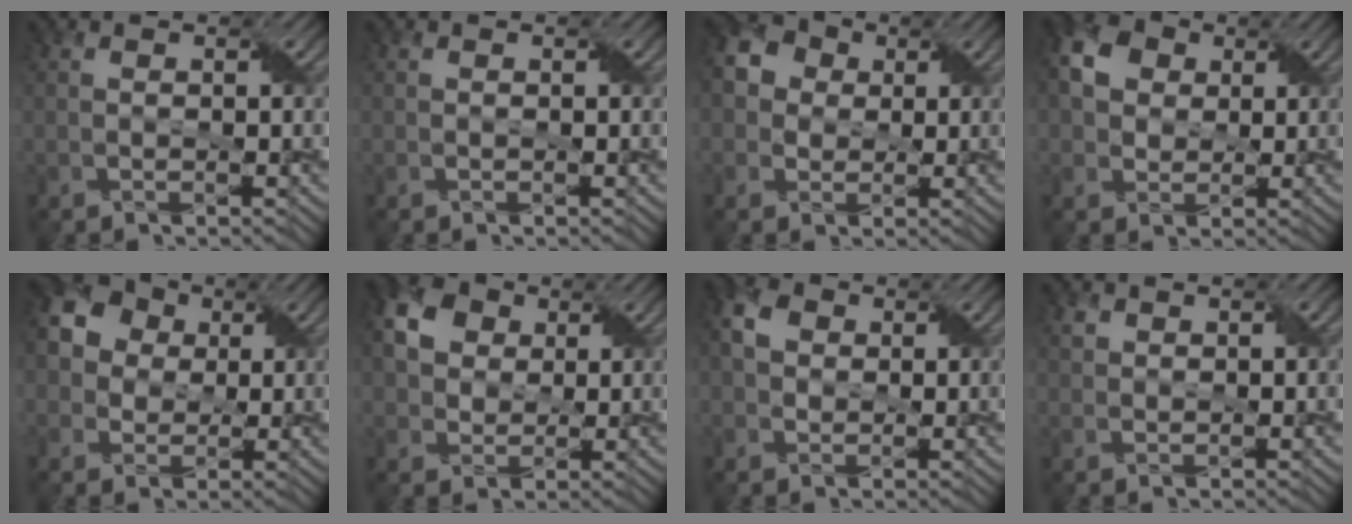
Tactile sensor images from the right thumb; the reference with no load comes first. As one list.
[{"total": 0.0}, {"total": 6.1, "force": [1.2, 5.3, 2.6], "torque": [-0.083, 0.019, 0.005]}, {"total": 6.8, "force": [1.8, 5.4, 3.6], "torque": [-0.098, 0.015, 0.023]}, {"total": 10.6, "force": [3.0, 9.0, 4.6], "torque": [-0.145, 0.040, 0.032]}, {"total": 7.4, "force": [2.3, 5.8, 3.9], "torque": [-0.106, 0.017, 0.033]}, {"total": 4.3, "force": [1.0, 3.5, 2.4], "torque": [-0.062, 0.012, 0.011]}, {"total": 1.0, "force": [0.6, 0.7, 0.2], "torque": [-0.007, 0.003, 0.013]}]